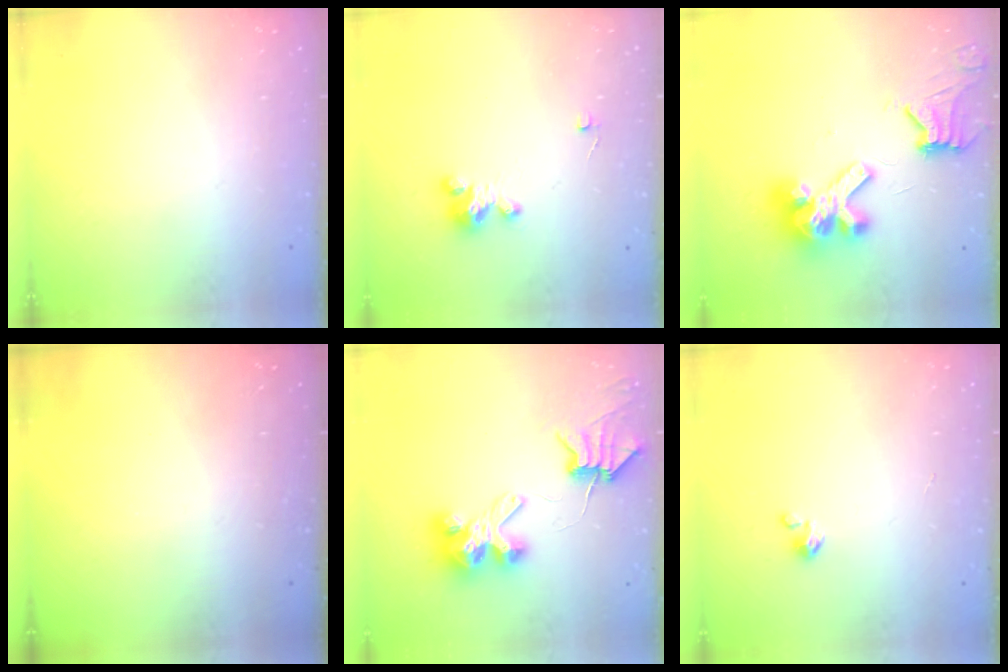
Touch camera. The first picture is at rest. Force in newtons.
{"total": 3.4, "press": 3.4, "slide": 0.1}
{"total": 13.6, "press": 13.5, "slide": 1.6}
{"total": 0.0}
{"total": 8.3, "press": 8.2, "slide": 0.7}
{"total": 1.8, "press": 1.8, "slide": 0.2}